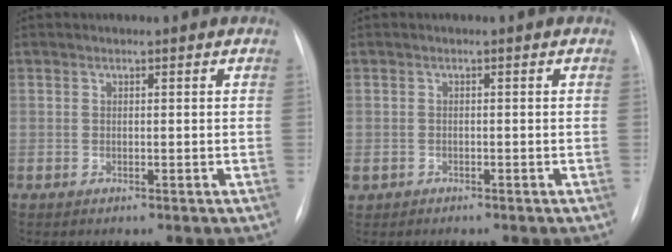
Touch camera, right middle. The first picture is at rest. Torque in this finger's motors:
{"motor_torque": [0.93, -0.93, 0.64, 0.12]}